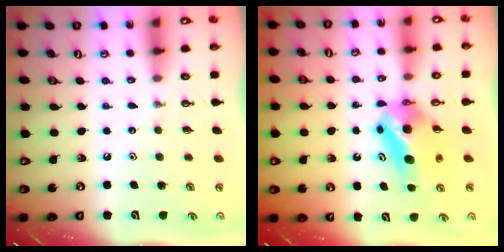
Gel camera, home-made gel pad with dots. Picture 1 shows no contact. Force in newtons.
{"total": 6.5, "press": 6.2, "slide": 2.0}